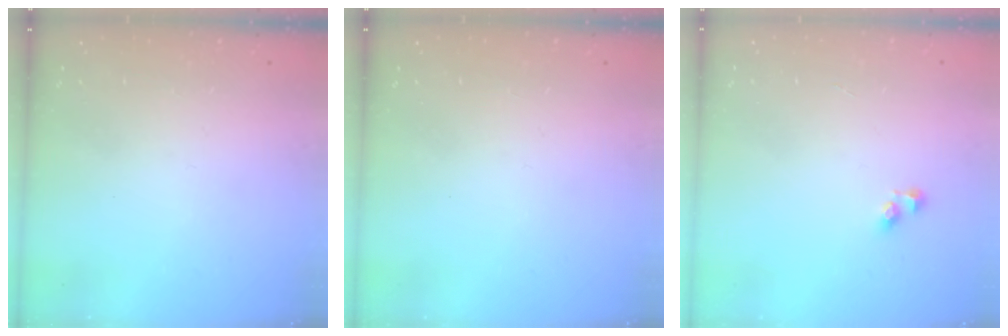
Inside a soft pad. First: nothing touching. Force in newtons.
{"total": 0.0}
{"total": 2.0, "press": 2.0, "slide": 0.3}